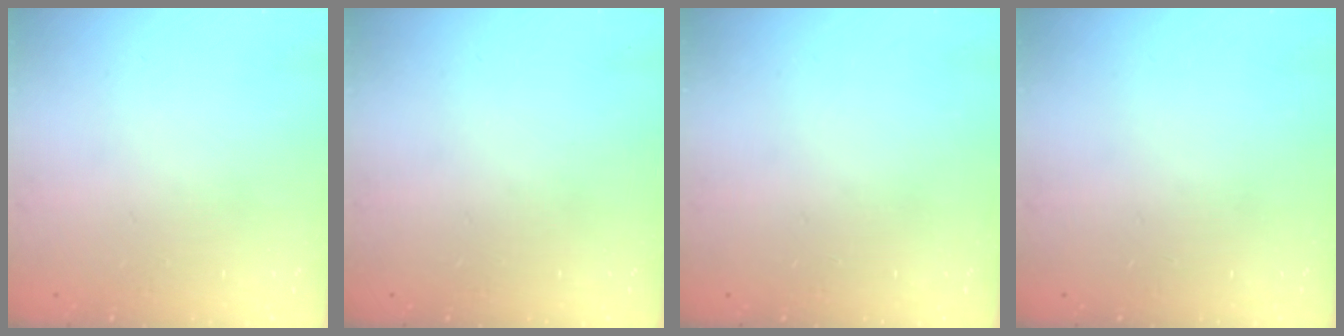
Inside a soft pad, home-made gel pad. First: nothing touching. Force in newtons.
{"total": 0.0}
{"total": 0.0}
{"total": 0.0}